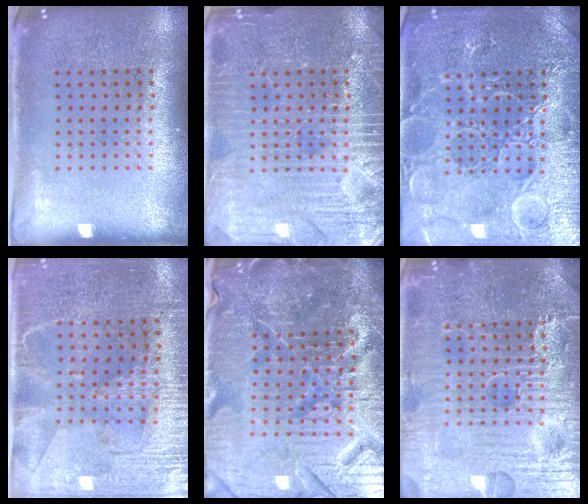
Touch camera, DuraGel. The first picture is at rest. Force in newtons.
{"total": 5.4, "press": 5.4, "slide": 0.7}
{"total": 5.0, "press": 5.0, "slide": 0.7}
{"total": 3.0, "press": 2.8, "slide": 1.2}
{"total": 7.1, "press": 6.3, "slide": 3.3}
{"total": 7.9, "press": 7.8, "slide": 0.9}